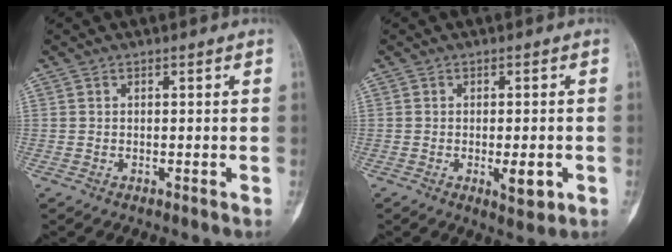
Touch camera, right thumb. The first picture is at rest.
{"total": 4.5, "force": [-1.2, 1.6, 4.1], "torque": [-0.055, -0.005, -0.009]}